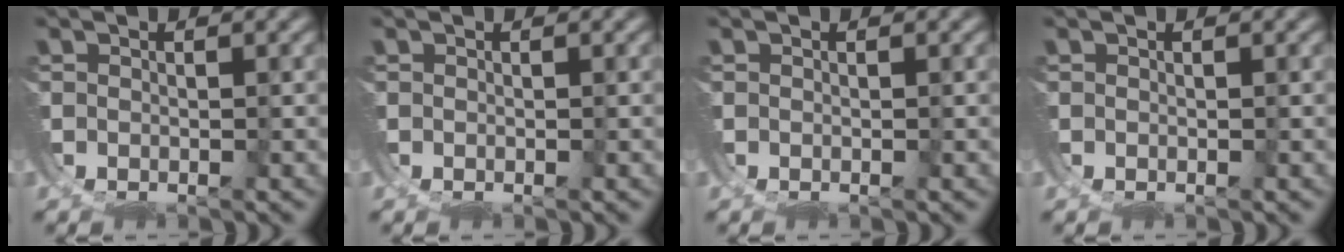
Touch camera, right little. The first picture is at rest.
{"total": 0.0}
{"total": 0.0}
{"total": 0.0}